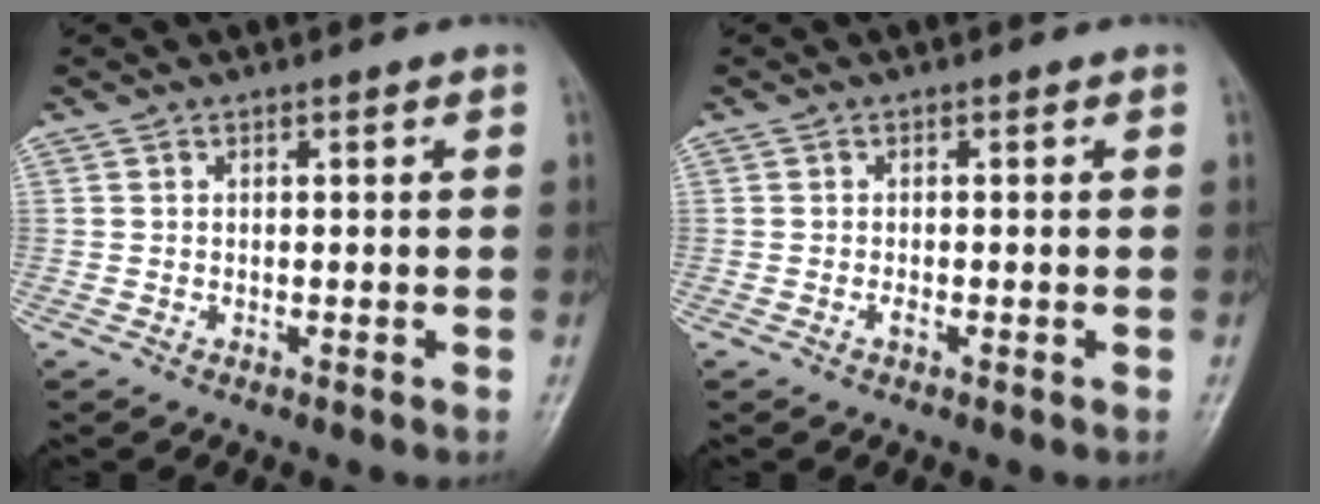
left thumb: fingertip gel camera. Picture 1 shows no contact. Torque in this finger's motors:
{"motor_torque": [-0.05, 0.03, 0.14, -0.07, 0.01]}